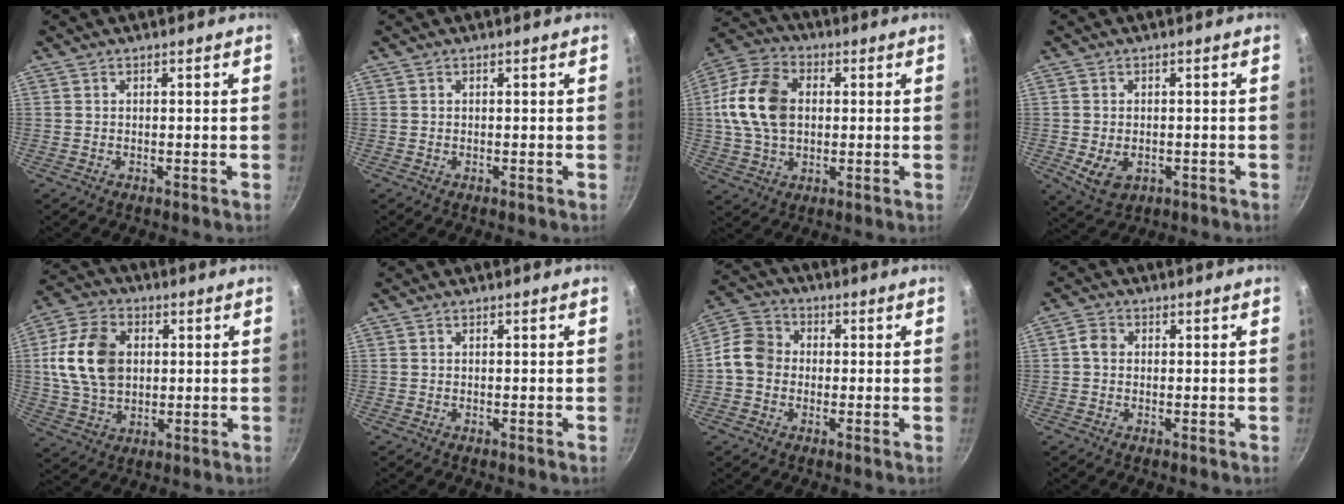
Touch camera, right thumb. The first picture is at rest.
{"total": 0.0}
{"total": 15.2, "force": [1.5, 10.6, 10.8], "torque": [-0.191, 0.017, 0.016]}
{"total": 5.5, "force": [-1.2, 3.9, 3.7], "torque": [-0.057, -0.007, -0.008]}
{"total": 14.7, "force": [2.1, 10.4, 10.2], "torque": [-0.179, 0.004, 0.035]}
{"total": 0.0}
{"total": 7.9, "force": [-0.7, 6.7, 4.0], "torque": [-0.047, 0.018, -0.034]}
{"total": 2.4, "force": [0.1, 2.1, 1.2], "torque": [-0.017, 0.006, -0.004]}